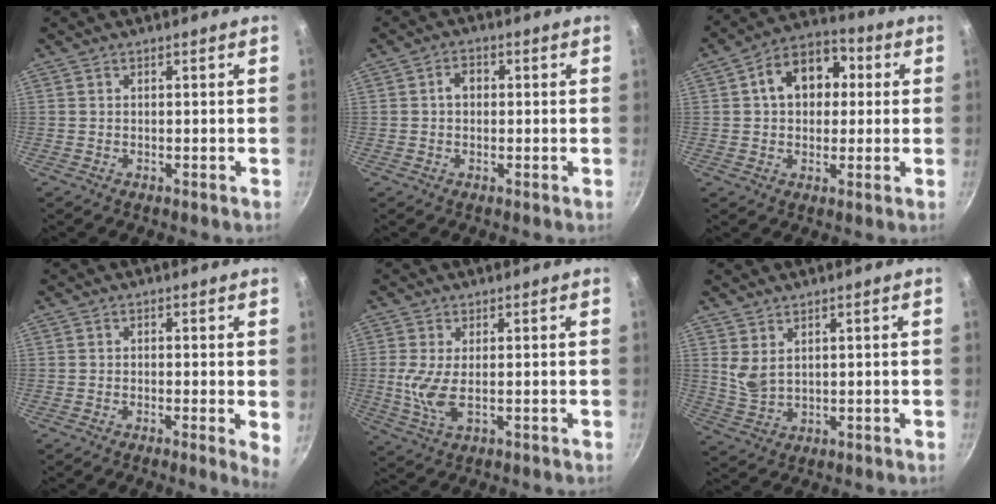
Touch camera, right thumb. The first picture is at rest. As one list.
[{"total": 2.9, "force": [0.2, 2.3, 1.9], "torque": [-0.019, 0.008, 0.001]}, {"total": 12.4, "force": [2.3, 9.0, 8.2], "torque": [-0.086, 0.024, 0.020]}, {"total": 3.4, "force": [-0.3, 0.7, 3.3], "torque": [-0.040, -0.008, -0.009]}, {"total": 5.6, "force": [0.2, 2.1, 5.2], "torque": [-0.118, -0.009, 0.008]}, {"total": 4.0, "force": [2.1, 2.1, 2.7], "torque": [-0.049, -0.023, 0.050]}]